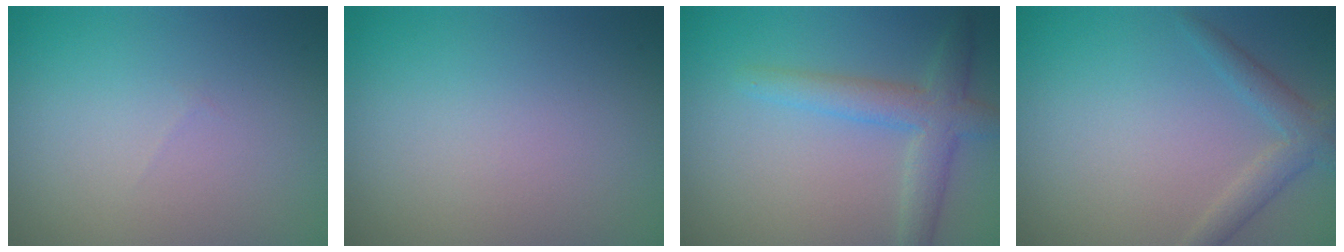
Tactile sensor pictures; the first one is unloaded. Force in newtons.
{"total": 0.0}
{"total": 3.7, "press": 3.7, "slide": 0.2}
{"total": 2.3, "press": 2.3, "slide": 0.2}